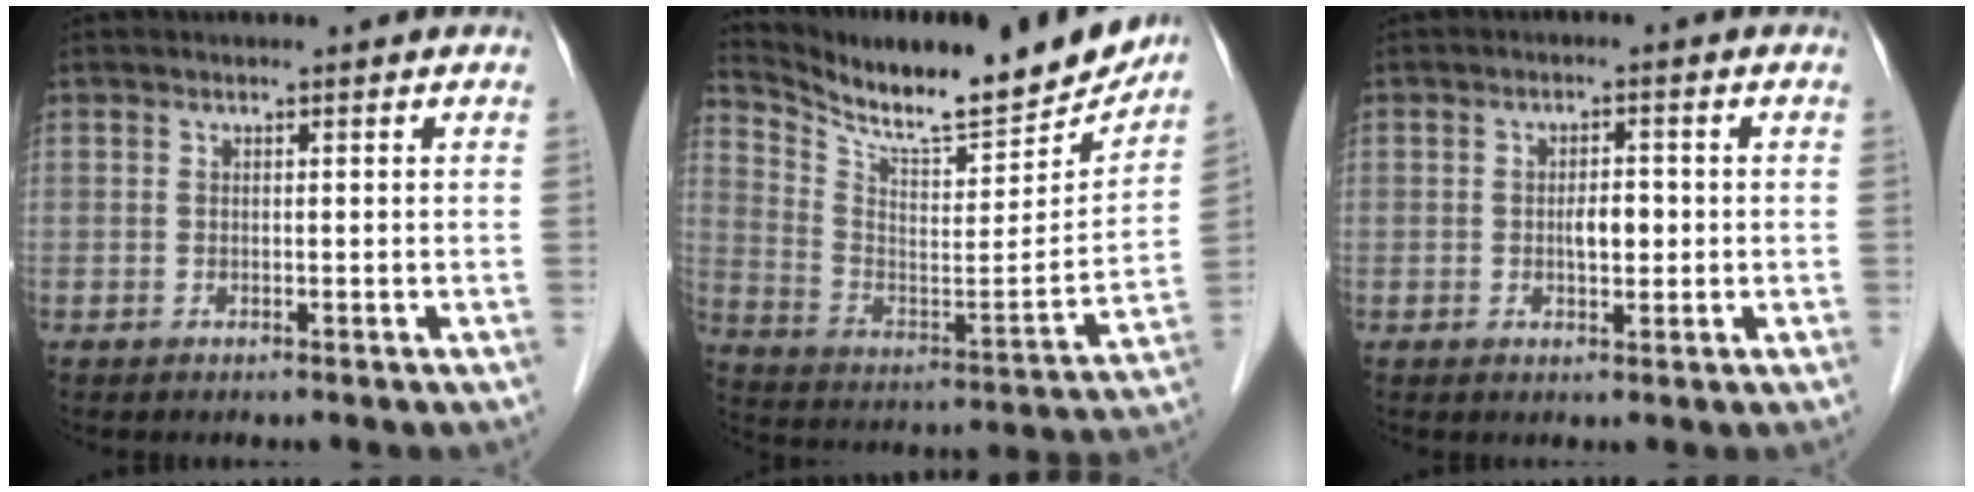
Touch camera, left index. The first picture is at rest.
{"total": 22.2, "force": [19.9, 2.9, 9.3], "torque": [-0.166, -0.047, 0.306]}
{"total": 3.2, "force": [-0.3, 1.4, 2.8], "torque": [-0.046, 0.003, -0.003]}